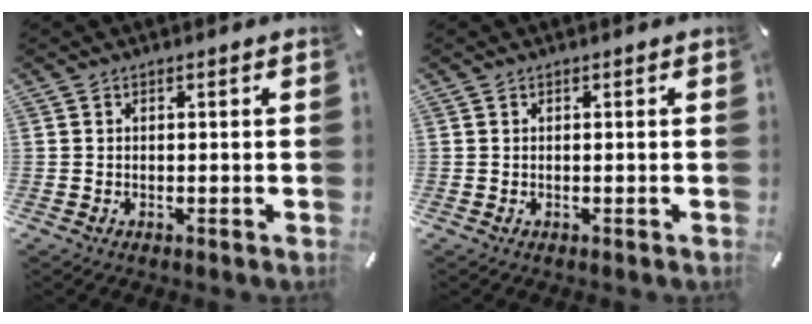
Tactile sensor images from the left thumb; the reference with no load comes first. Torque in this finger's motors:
{"motor_torque": [-0.32, -0.30, -0.08, -0.32, -0.02]}